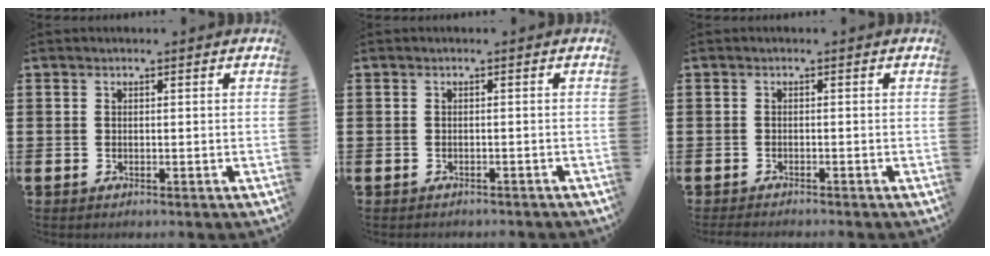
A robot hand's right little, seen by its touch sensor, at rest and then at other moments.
{"total": 0.6, "force": [-0.6, 0.1, 0.0], "torque": [-0.002, -0.003, -0.012]}
{"total": 0.8, "force": [-0.8, -0.1, 0.3], "torque": [-0.005, -0.002, -0.016]}